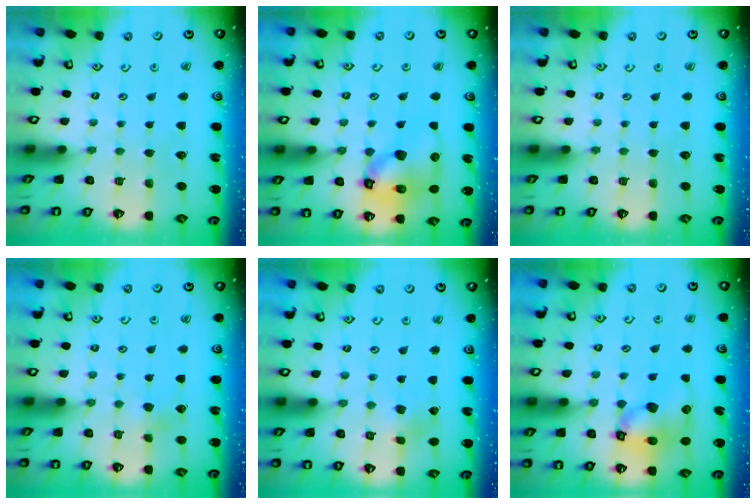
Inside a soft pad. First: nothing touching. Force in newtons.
{"total": 14.9, "press": 14.7, "slide": 2.4}
{"total": 0.0}
{"total": 2.9, "press": 2.8, "slide": 0.9}
{"total": 1.8, "press": 1.8, "slide": 0.2}
{"total": 12.4, "press": 12.2, "slide": 1.9}